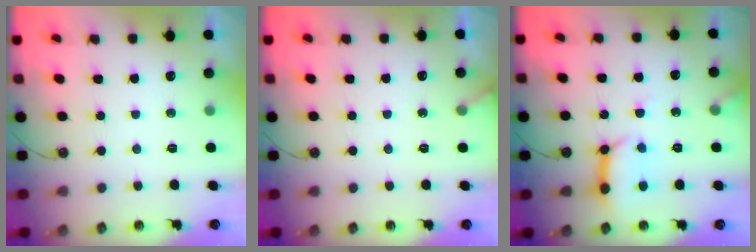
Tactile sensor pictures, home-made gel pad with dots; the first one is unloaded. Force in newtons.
{"total": 2.4, "press": 2.4, "slide": 0.2}
{"total": 11.6, "press": 11.5, "slide": 1.1}